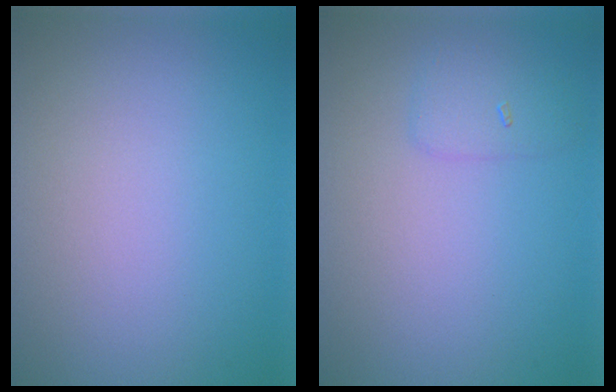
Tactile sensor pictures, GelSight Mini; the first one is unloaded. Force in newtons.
{"total": 1.6, "press": 1.6, "slide": 0.0}